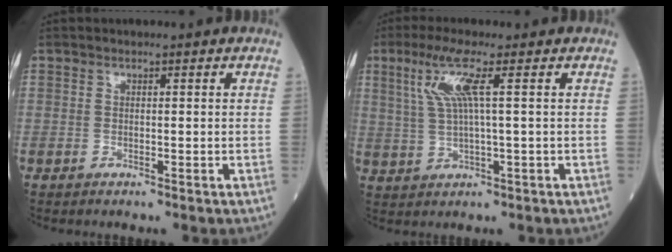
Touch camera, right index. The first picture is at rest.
{"total": 6.0, "force": [2.2, -0.3, 5.6], "torque": [-0.121, 0.010, 0.049]}